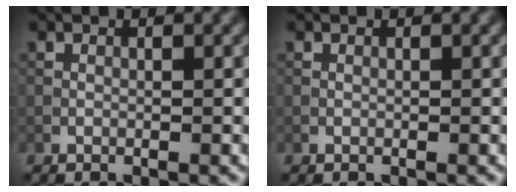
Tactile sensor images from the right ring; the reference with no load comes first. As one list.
[{"total": 0.0}]